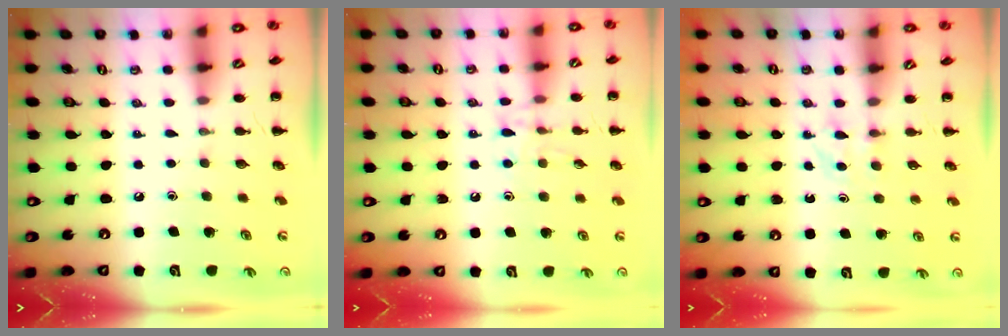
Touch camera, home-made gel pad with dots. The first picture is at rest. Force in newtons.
{"total": 8.0, "press": 7.9, "slide": 1.3}
{"total": 2.8, "press": 2.6, "slide": 1.0}